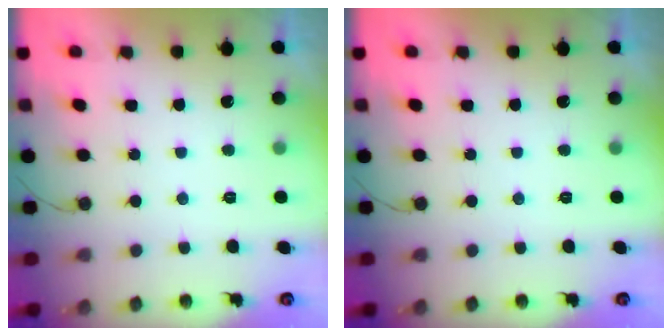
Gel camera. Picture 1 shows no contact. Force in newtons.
{"total": 0.0}